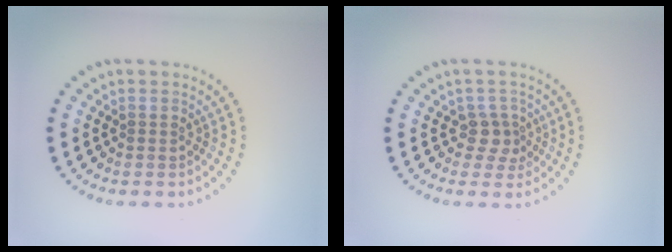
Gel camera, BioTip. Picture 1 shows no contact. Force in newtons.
{"total": 2.1, "press": 1.6, "slide": 1.4}